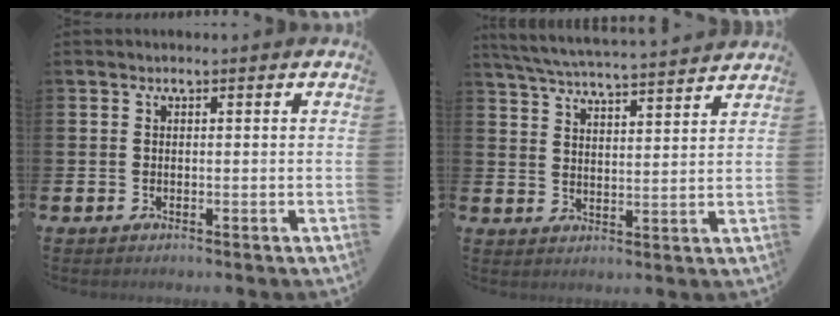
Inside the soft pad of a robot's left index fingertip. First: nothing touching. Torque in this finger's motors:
{"motor_torque": [0.79, -1.35, 0.56, 0.15]}